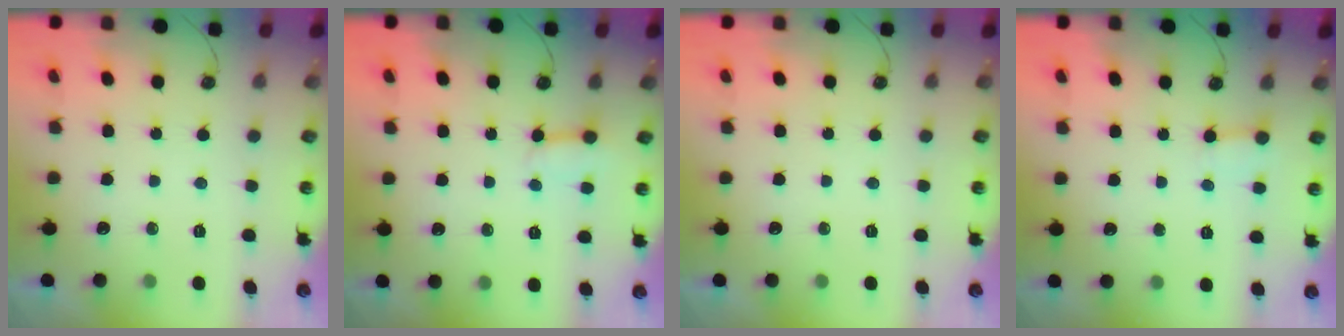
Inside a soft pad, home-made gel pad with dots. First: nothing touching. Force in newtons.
{"total": 3.1, "press": 3.1, "slide": 0.1}
{"total": 0.0}
{"total": 2.4, "press": 2.4, "slide": 0.4}